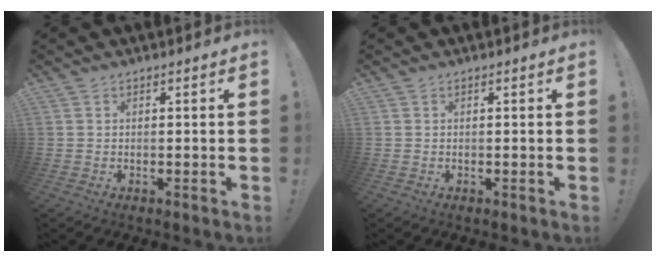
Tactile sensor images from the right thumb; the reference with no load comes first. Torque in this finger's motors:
{"motor_torque": [-0.02, -0.12, 0.24, 0.06, -0.07]}